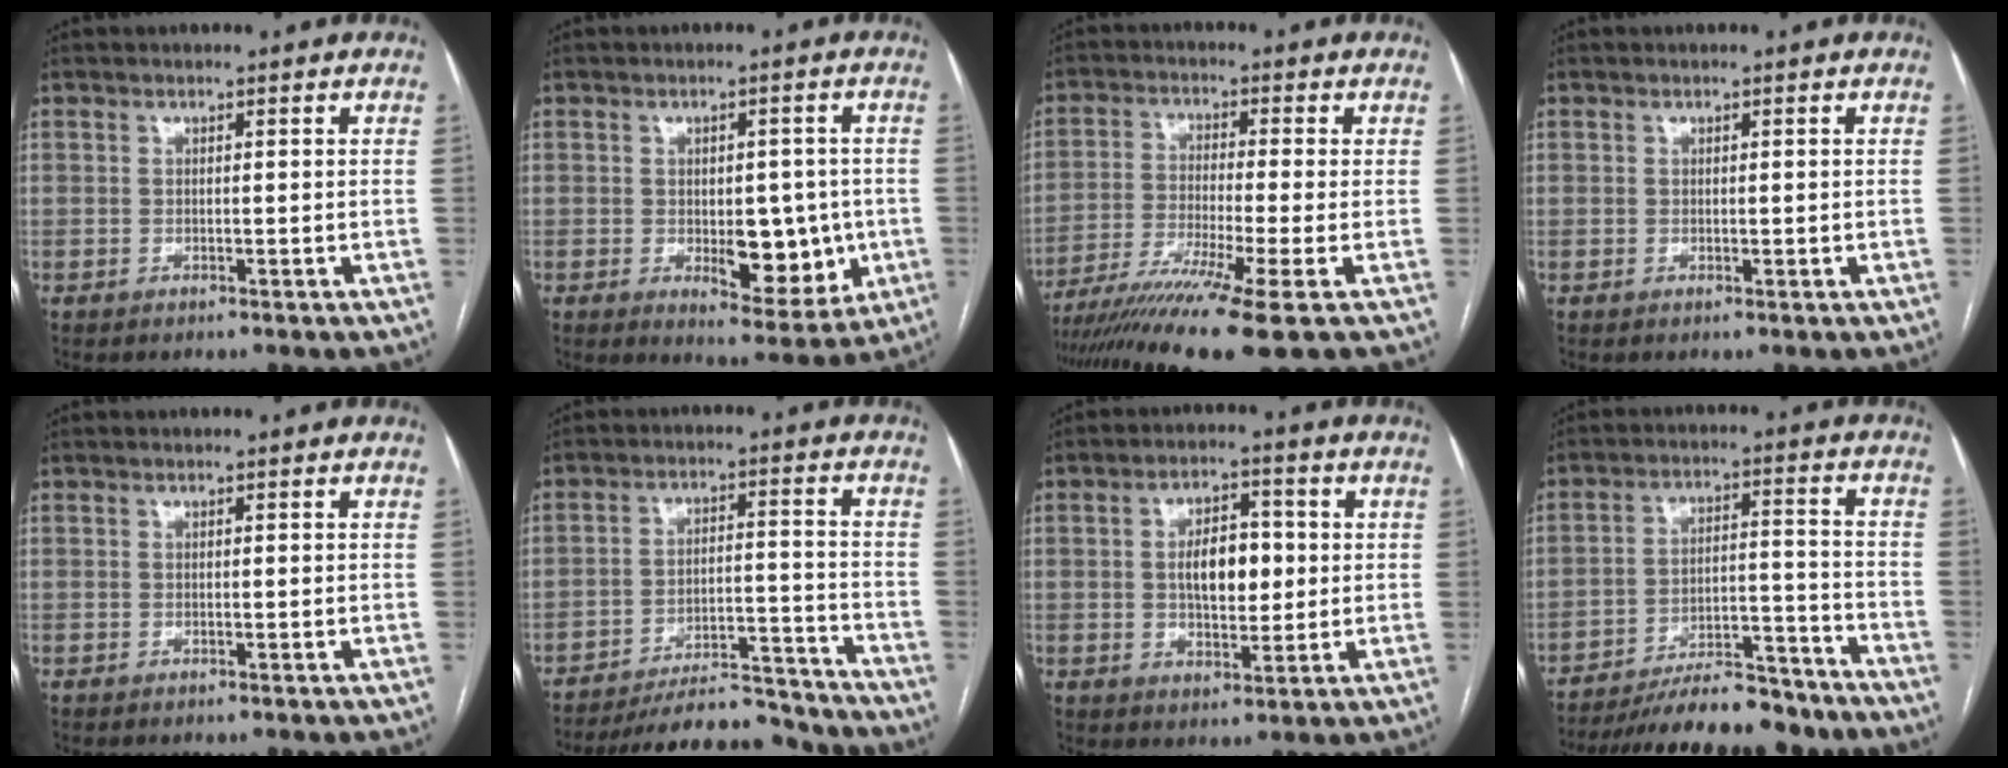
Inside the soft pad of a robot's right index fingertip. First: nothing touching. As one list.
[{"total": 9.2, "force": [-1.5, 4.5, 7.9], "torque": [-0.089, 0.001, -0.007]}, {"total": 13.0, "force": [-9.1, -1.9, 9.1], "torque": [-0.166, -0.036, -0.150]}, {"total": 0.6, "force": [0.1, 0.4, 0.4], "torque": [-0.006, -0.001, 0.003]}, {"total": 0.0}, {"total": 16.0, "force": [-15.1, 2.9, 4.3], "torque": [-0.071, 0.014, -0.221]}, {"total": 7.8, "force": [0.6, 3.8, 6.8], "torque": [-0.115, 0.012, 0.012]}, {"total": 17.6, "force": [-15.6, 3.4, 7.3], "torque": [-0.108, 0.010, -0.240]}]